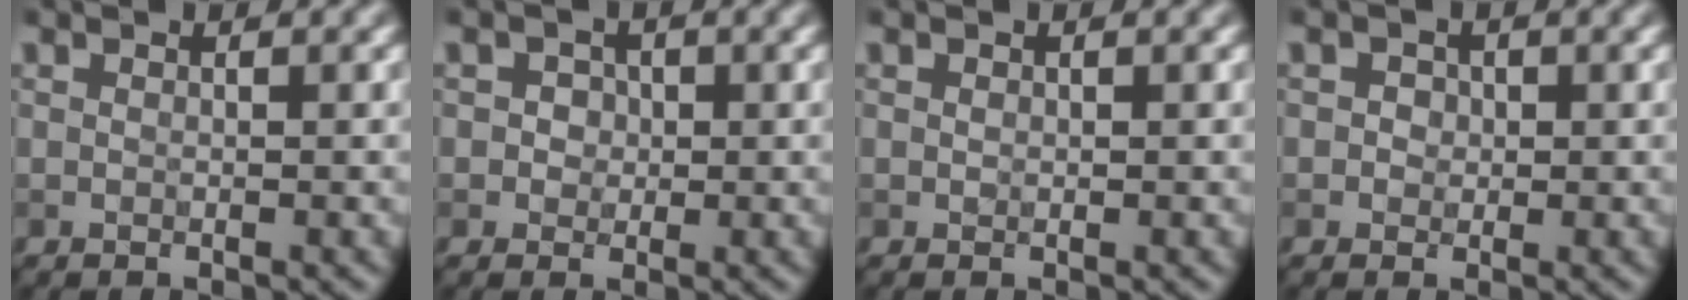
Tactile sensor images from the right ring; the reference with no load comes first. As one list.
[{"total": 1.6, "force": [0.2, 1.5, 0.6], "torque": [-0.003, 0.006, 0.002]}, {"total": 0.0}, {"total": 1.0, "force": [0.0, 1.0, 0.3], "torque": [0.000, 0.000, -0.001]}]